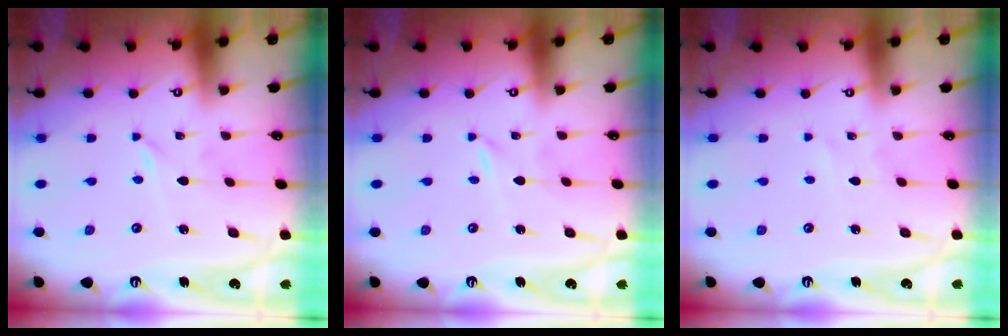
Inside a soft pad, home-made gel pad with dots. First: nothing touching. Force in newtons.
{"total": 0.0}
{"total": 1.5, "press": 1.4, "slide": 0.1}